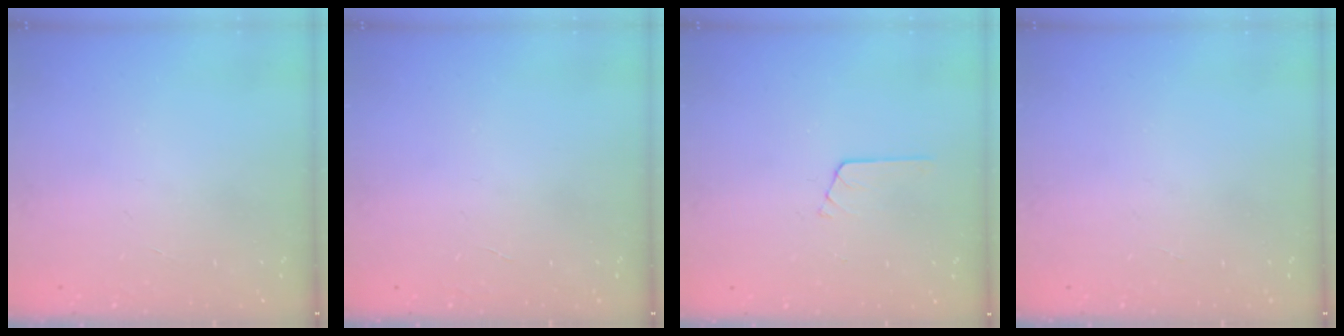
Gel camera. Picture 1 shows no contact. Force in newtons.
{"total": 0.0}
{"total": 4.9, "press": 4.9, "slide": 0.4}
{"total": 0.0}